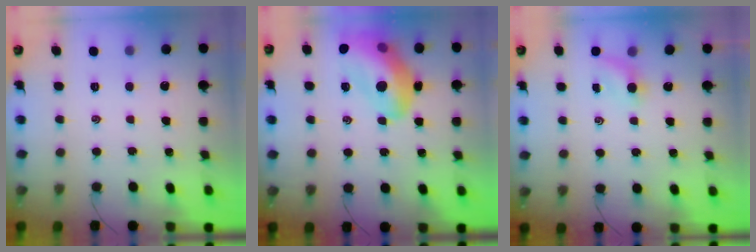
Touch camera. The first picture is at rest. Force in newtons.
{"total": 17.3, "press": 17.0, "slide": 2.9}
{"total": 4.0, "press": 3.8, "slide": 1.2}